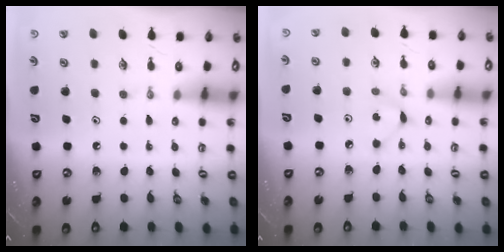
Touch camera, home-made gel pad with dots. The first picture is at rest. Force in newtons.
{"total": 4.2, "press": 4.1, "slide": 0.5}